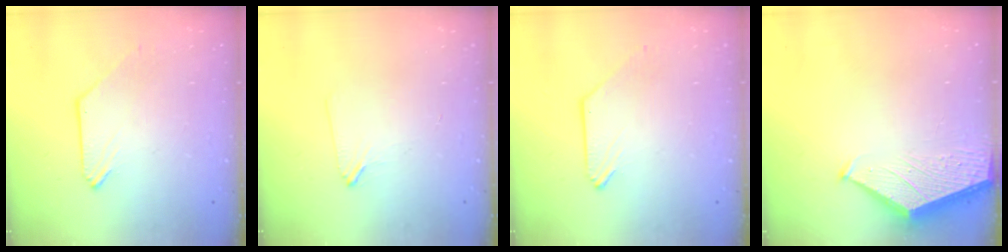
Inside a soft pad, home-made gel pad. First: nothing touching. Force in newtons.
{"total": 1.6, "press": 1.5, "slide": 0.3}
{"total": 0.0}
{"total": 3.1, "press": 3.1, "slide": 0.3}